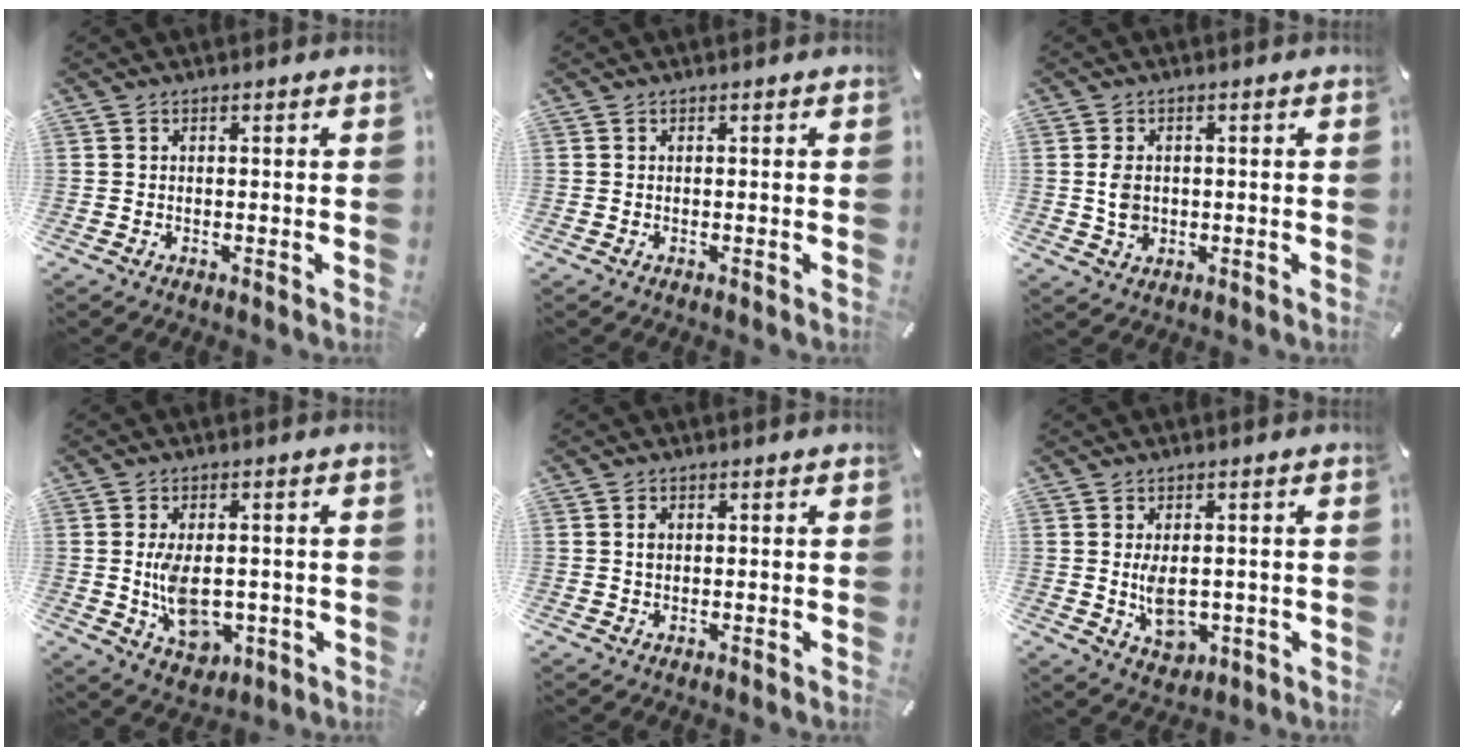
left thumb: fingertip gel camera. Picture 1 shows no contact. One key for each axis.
{"total": 0.0}
{"total": 4.1, "fx": -0.2, "fy": 3.2, "fz": 2.5, "tx": -0.062, "ty": 0.001, "tz": -0.006}
{"total": 9.3, "fx": -0.9, "fy": 6.3, "fz": 6.8, "tx": -0.127, "ty": -0.002, "tz": -0.018}
{"total": 1.4, "fx": 0.2, "fy": 1.0, "fz": 0.9, "tx": -0.021, "ty": 0.005, "tz": 0.002}
{"total": 6.3, "fx": -0.4, "fy": 4.4, "fz": 4.4, "tx": -0.078, "ty": -0.007, "tz": -0.010}